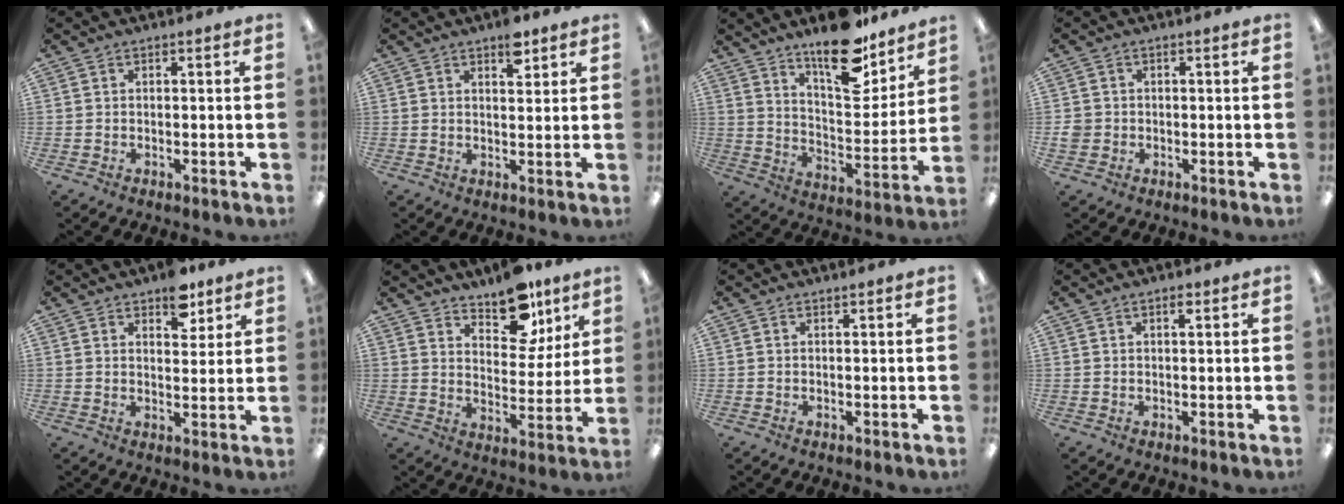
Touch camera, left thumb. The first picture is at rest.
{"total": 5.7, "force": [3.8, 2.5, 3.4], "torque": [-0.035, -0.019, 0.060]}
{"total": 18.4, "force": [14.0, 6.9, 9.8], "torque": [-0.142, -0.096, 0.238]}
{"total": 2.5, "force": [-0.3, 2.4, 0.6], "torque": [-0.011, 0.005, -0.007]}
{"total": 8.0, "force": [5.7, 4.1, 3.8], "torque": [-0.034, -0.029, 0.095]}
{"total": 12.5, "force": [9.6, 6.0, 5.2], "torque": [-0.065, -0.062, 0.172]}
{"total": 0.6, "force": [0.6, 0.1, 0.0], "torque": [-0.001, 0.000, 0.012]}
{"total": 1.8, "force": [1.2, 0.6, 1.1], "torque": [-0.016, -0.002, 0.020]}